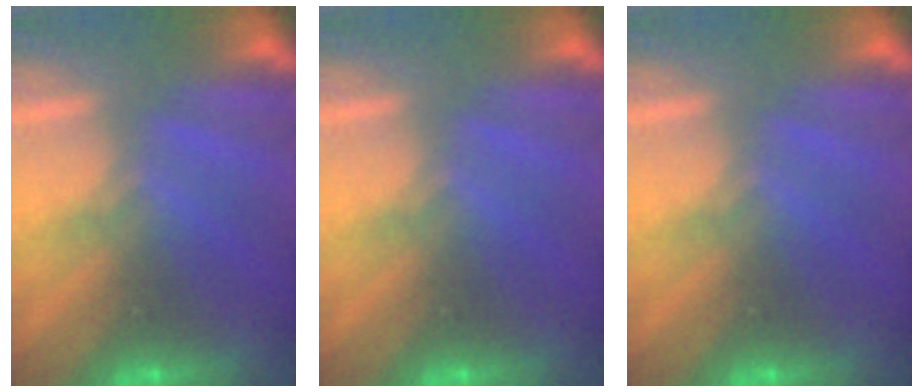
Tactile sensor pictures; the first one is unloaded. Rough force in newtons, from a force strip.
{"total": 0.0}
{"total": 0.0}